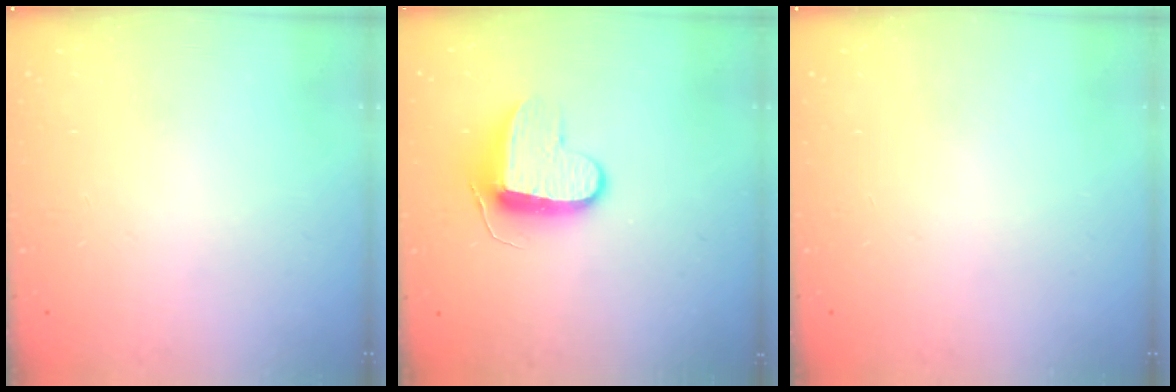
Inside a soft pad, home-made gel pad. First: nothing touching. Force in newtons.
{"total": 9.4, "press": 9.4, "slide": 0.5}
{"total": 0.0}